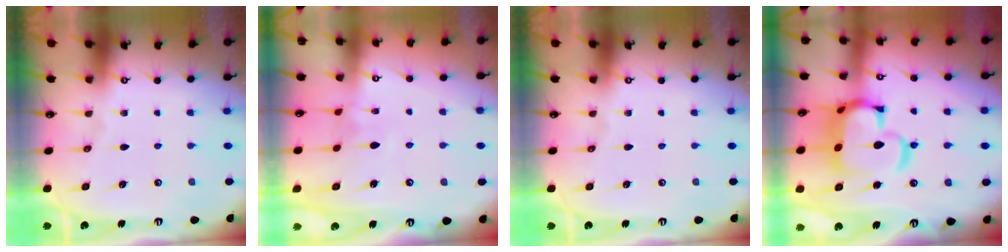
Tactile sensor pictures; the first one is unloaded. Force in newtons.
{"total": 2.4, "press": 2.4, "slide": 0.4}
{"total": 0.0}
{"total": 14.6, "press": 14.4, "slide": 1.8}